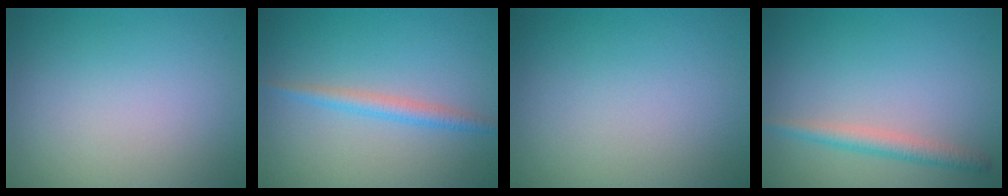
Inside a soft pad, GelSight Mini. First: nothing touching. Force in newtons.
{"total": 1.8, "press": 1.8, "slide": 0.1}
{"total": 0.0}
{"total": 2.0, "press": 2.0, "slide": 0.1}